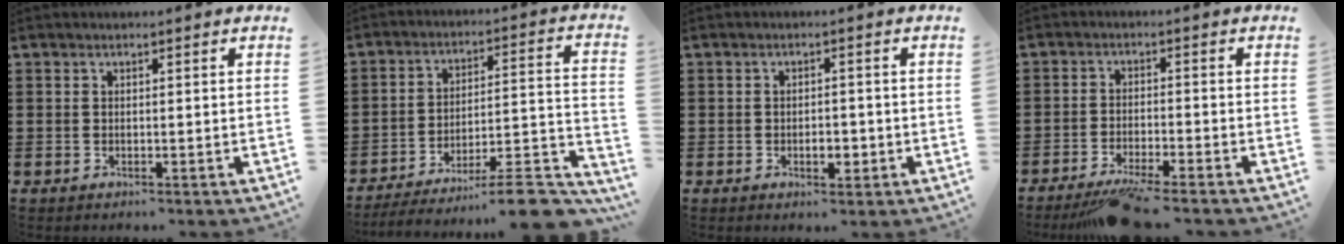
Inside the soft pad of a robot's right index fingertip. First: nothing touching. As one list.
[{"total": 10.0, "force": [-8.4, 1.0, 5.3], "torque": [-0.068, 0.015, -0.161]}, {"total": 3.1, "force": [-1.0, 1.4, 2.5], "torque": [-0.047, 0.004, -0.018]}, {"total": 4.4, "force": [-3.9, -0.4, 1.9], "torque": [-0.032, -0.010, -0.072]}]